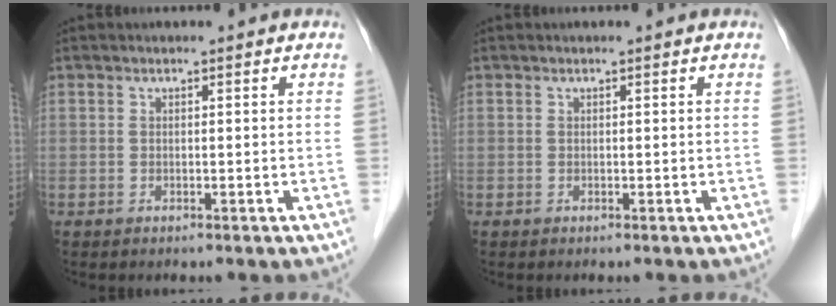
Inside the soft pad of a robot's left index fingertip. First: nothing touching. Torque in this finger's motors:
{"motor_torque": [-0.09, 0.11, -0.02, 0.00]}